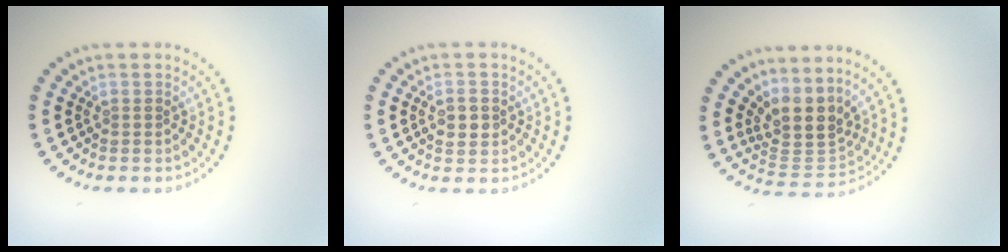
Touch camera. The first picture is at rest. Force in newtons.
{"total": 2.0, "press": 1.9, "slide": 0.3}
{"total": 4.1, "press": 3.1, "slide": 2.8}